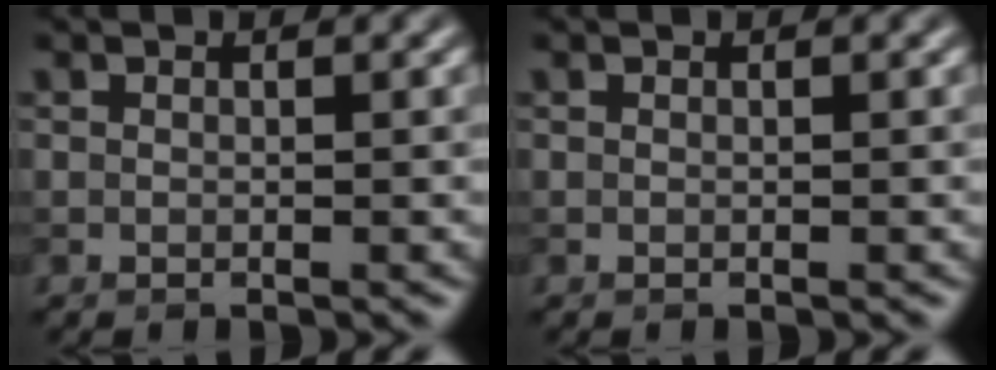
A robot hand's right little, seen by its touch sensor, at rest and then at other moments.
{"total": 0.0}